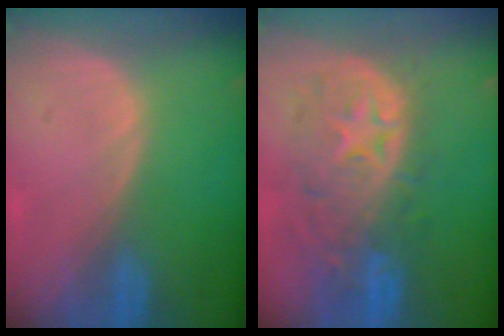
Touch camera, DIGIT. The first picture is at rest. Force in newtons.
{"total": 11.2, "press": 9.8, "slide": 5.3}